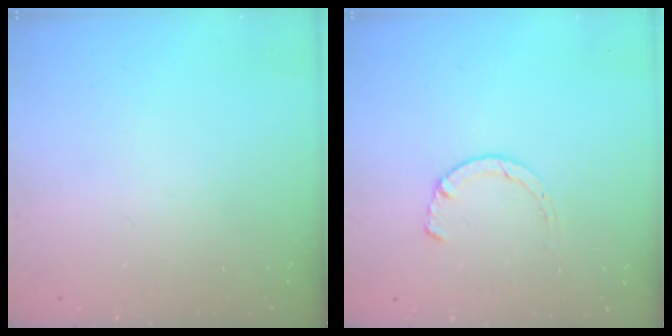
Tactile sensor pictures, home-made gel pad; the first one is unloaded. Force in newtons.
{"total": 1.5, "press": 1.5, "slide": 0.3}